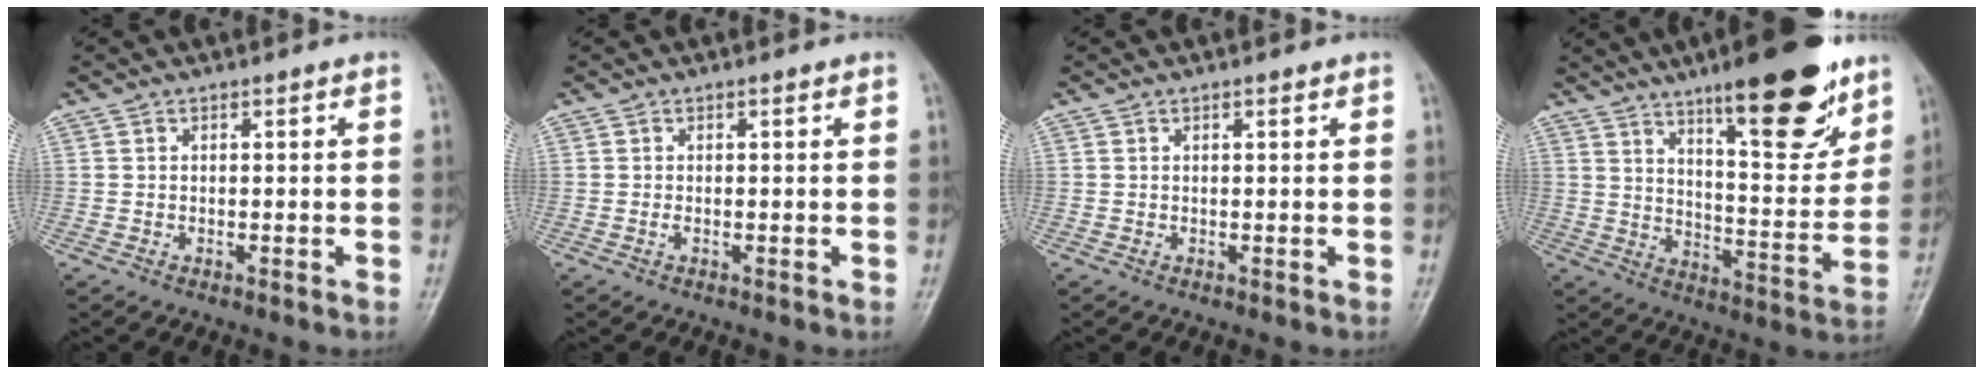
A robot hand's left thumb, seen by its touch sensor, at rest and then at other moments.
{"total": 0.7, "force": [0.1, 0.3, 0.7], "torque": [-0.013, -0.001, 0.002]}
{"total": 0.5, "force": [0.4, 0.2, 0.4], "torque": [-0.007, -0.002, 0.004]}
{"total": 20.4, "force": [12.8, 5.7, 14.8], "torque": [-0.175, -0.070, 0.196]}